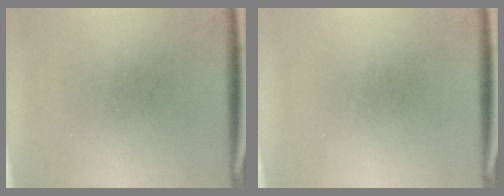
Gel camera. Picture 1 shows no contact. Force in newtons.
{"total": 0.0}